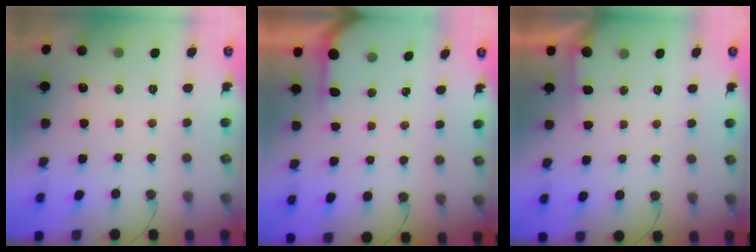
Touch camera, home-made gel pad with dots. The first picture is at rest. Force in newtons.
{"total": 1.4, "press": 1.4, "slide": 0.2}
{"total": 1.5, "press": 1.5, "slide": 0.2}